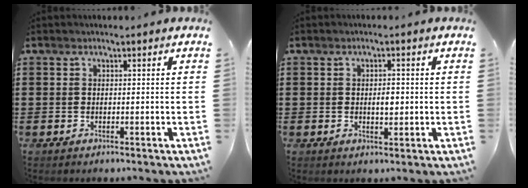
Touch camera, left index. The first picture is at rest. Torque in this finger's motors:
{"motor_torque": [0.68, 0.13, 0.09, 0.03]}